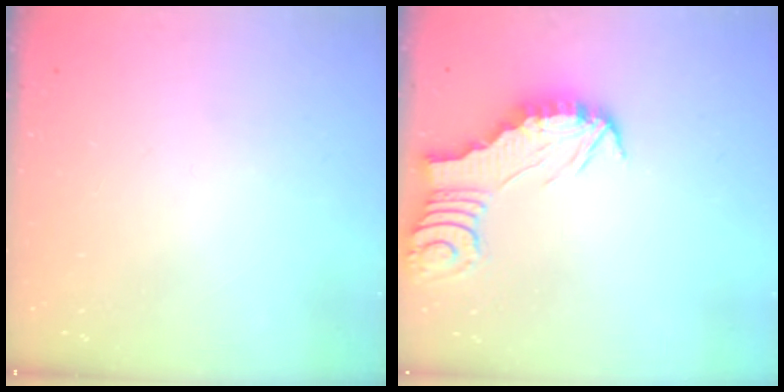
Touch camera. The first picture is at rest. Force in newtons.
{"total": 2.5, "press": 2.5, "slide": 0.2}